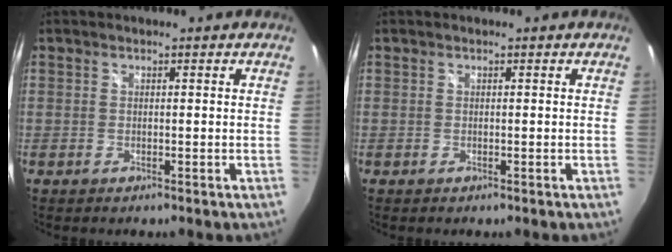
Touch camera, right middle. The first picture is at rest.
{"total": 0.0}